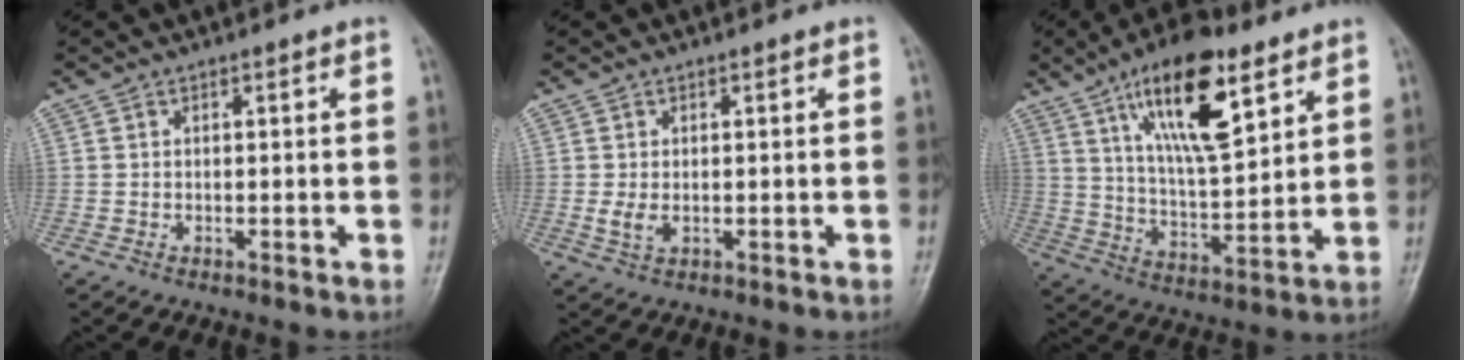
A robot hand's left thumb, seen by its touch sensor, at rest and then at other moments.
{"total": 2.5, "force": [-0.1, 1.6, 1.9], "torque": [-0.040, -0.007, 0.000]}
{"total": 18.2, "force": [9.5, 6.6, 14.0], "torque": [-0.208, -0.040, 0.167]}